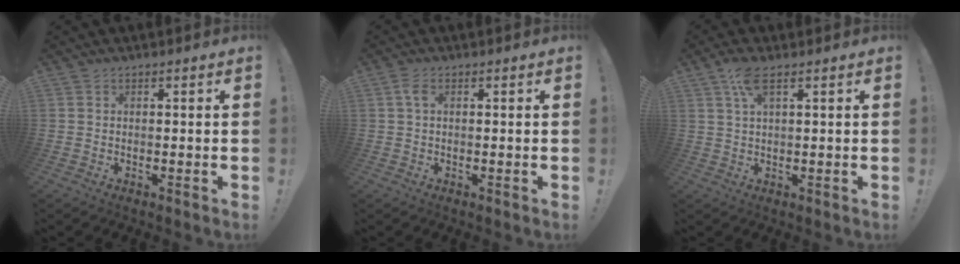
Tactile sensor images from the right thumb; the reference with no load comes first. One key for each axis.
{"total": 2.4, "fx": 0.4, "fy": 1.1, "fz": 2.1, "tx": -0.048, "ty": 0.007, "tz": 0.007}
{"total": 5.1, "fx": 2.6, "fy": 1.2, "fz": 4.3, "tx": -0.085, "ty": -0.001, "tz": 0.045}